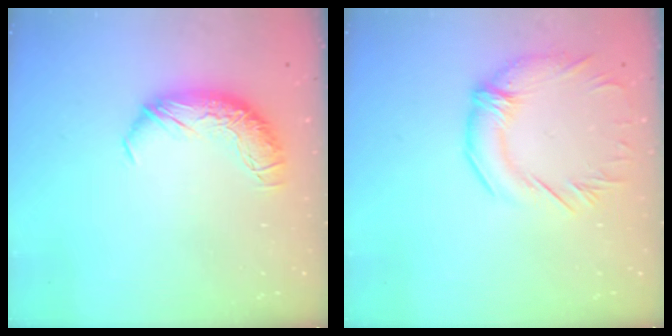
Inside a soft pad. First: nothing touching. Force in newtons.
{"total": 1.1, "press": 0.6, "slide": 1.0}